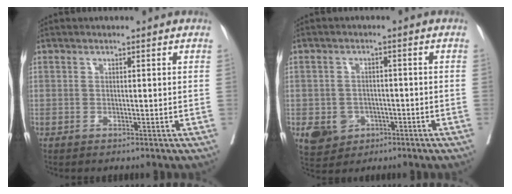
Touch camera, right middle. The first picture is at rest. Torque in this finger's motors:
{"motor_torque": [0.52, -0.45, 0.00, 0.02]}